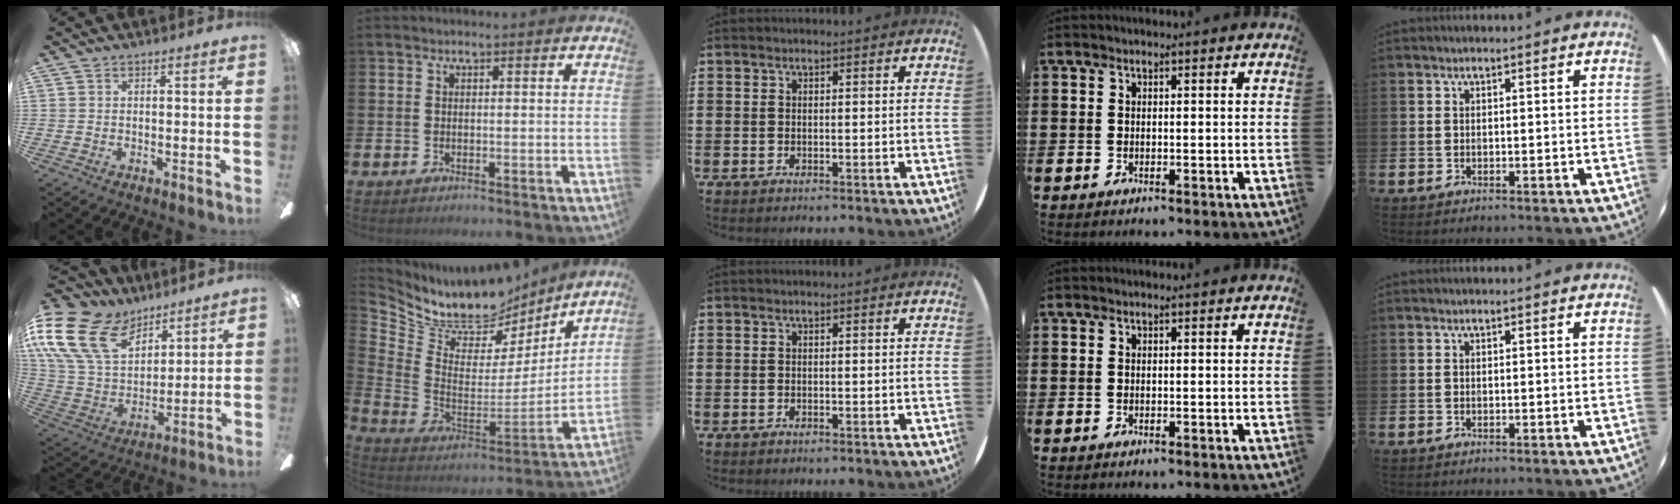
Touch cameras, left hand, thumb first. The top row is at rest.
{"thumb": {"total": 22.7, "force": [11.8, 14.5, 12.8], "torque": [-0.290, -0.060, 0.215]}, "index": {"total": 9.8, "force": [8.6, 4.0, 2.3], "torque": [-0.097, -0.058, 0.152]}}